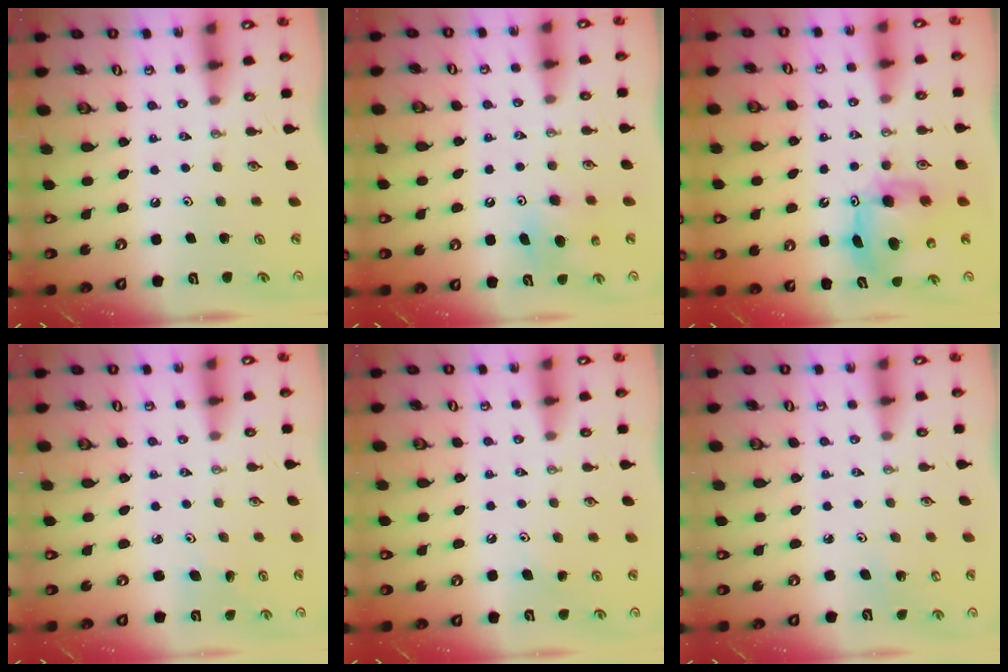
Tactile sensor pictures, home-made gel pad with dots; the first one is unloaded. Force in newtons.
{"total": 6.9, "press": 6.8, "slide": 1.3}
{"total": 10.2, "press": 10.2, "slide": 0.5}
{"total": 3.9, "press": 3.9, "slide": 0.2}
{"total": 5.2, "press": 5.0, "slide": 1.5}
{"total": 2.9, "press": 2.9, "slide": 0.2}